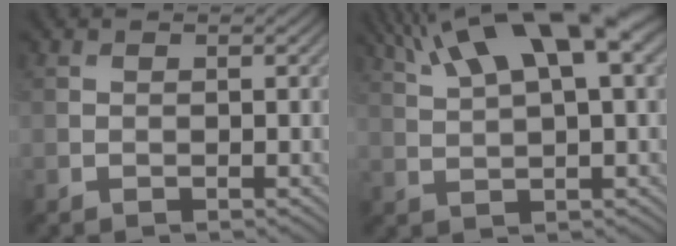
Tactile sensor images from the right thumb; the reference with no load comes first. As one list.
[{"total": 12.8, "force": [7.3, 3.6, 10.0], "torque": [-0.187, 0.024, 0.133]}]